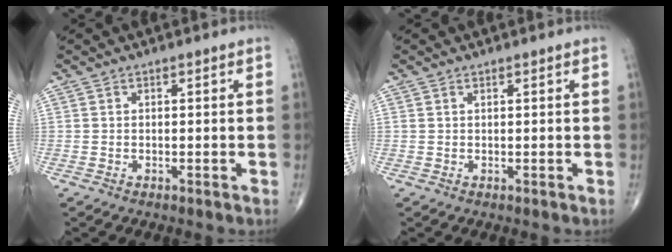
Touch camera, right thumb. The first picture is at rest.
{"total": 0.0}